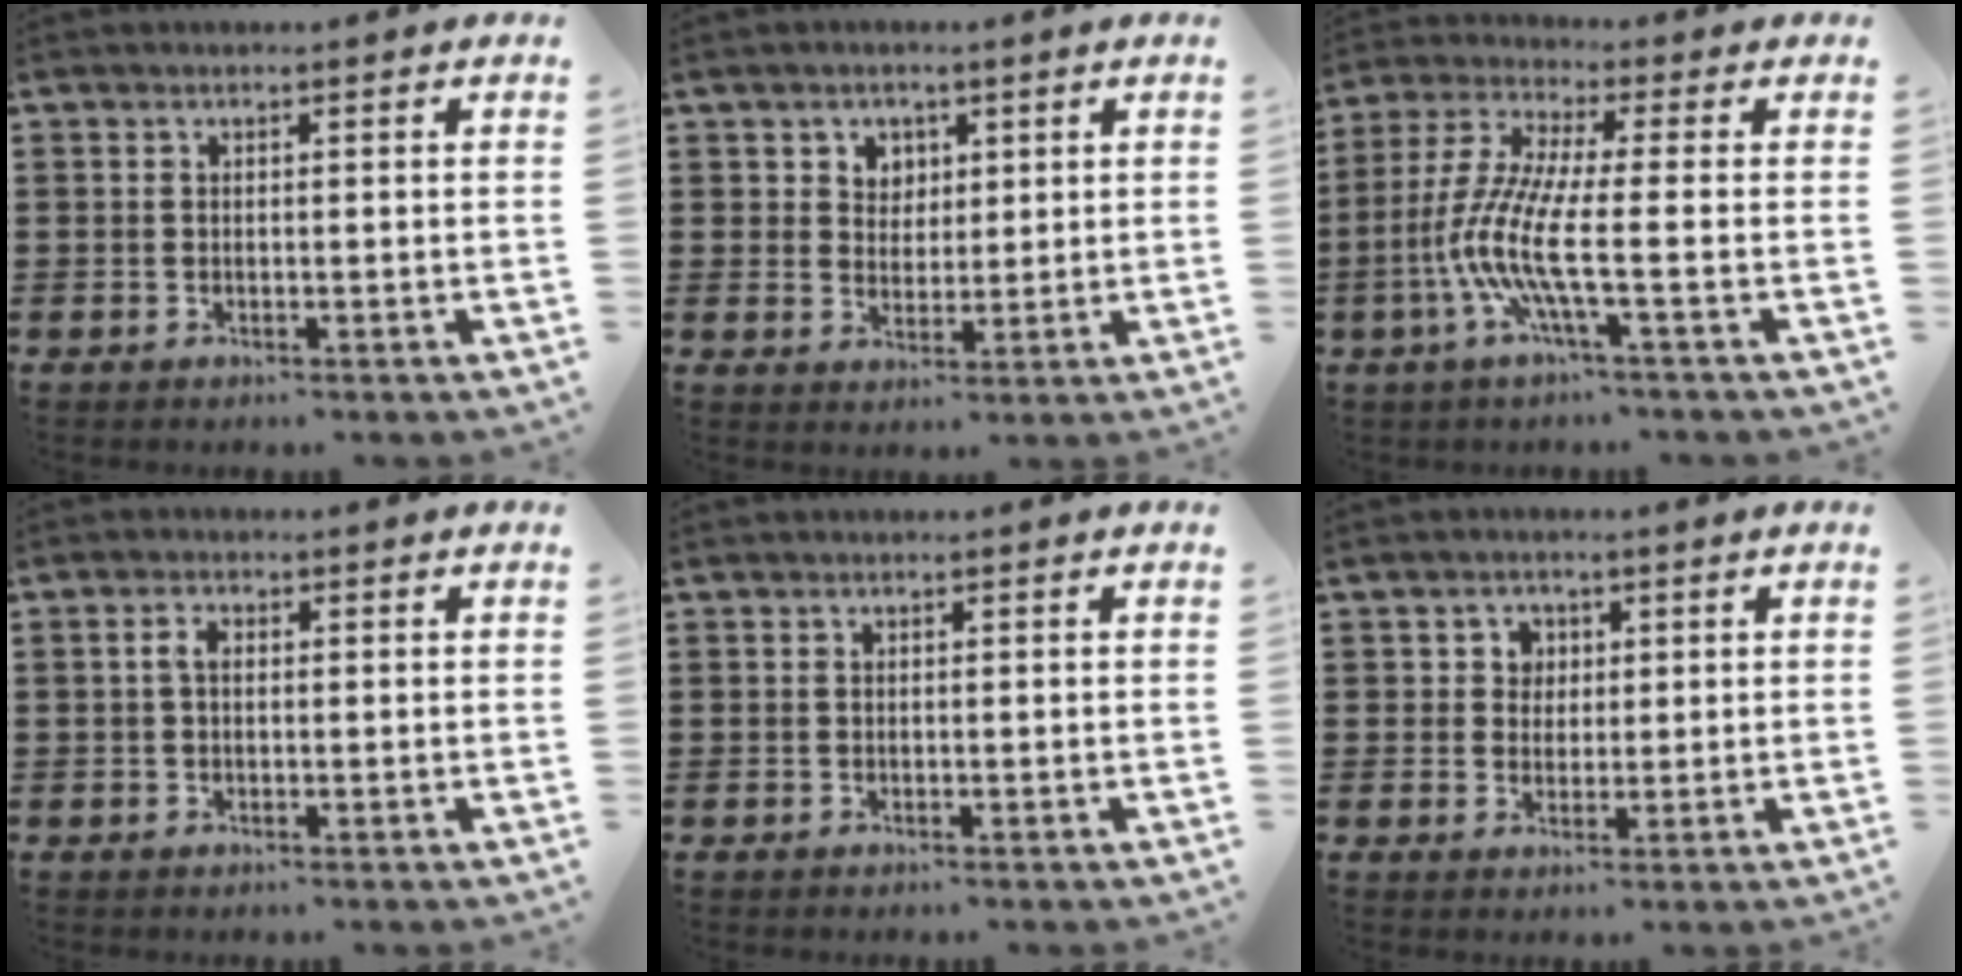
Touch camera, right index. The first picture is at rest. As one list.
[{"total": 3.3, "force": [1.6, 2.9, 0.4], "torque": [-0.022, 0.013, 0.027]}, {"total": 9.7, "force": [-3.0, 1.0, 9.1], "torque": [-0.230, -0.029, -0.072]}, {"total": 1.8, "force": [0.1, 1.0, 1.6], "torque": [-0.039, 0.003, -0.001]}, {"total": 0.0}, {"total": 2.7, "force": [0.7, 2.6, 0.5], "torque": [-0.022, 0.012, 0.010]}]